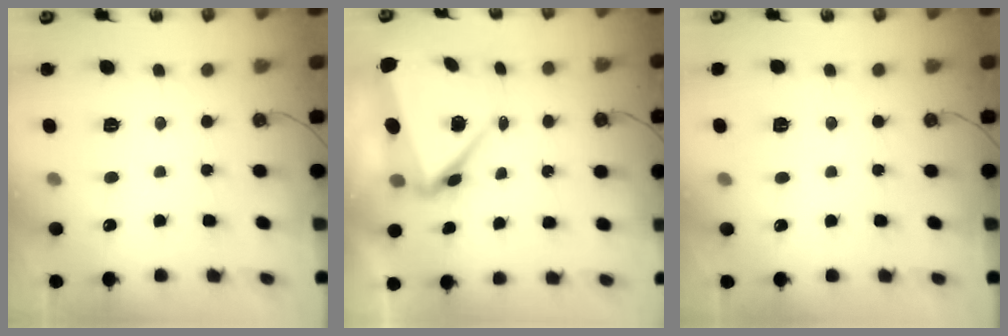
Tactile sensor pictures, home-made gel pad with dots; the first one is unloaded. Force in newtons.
{"total": 7.4, "press": 7.2, "slide": 1.7}
{"total": 2.2, "press": 2.1, "slide": 0.7}